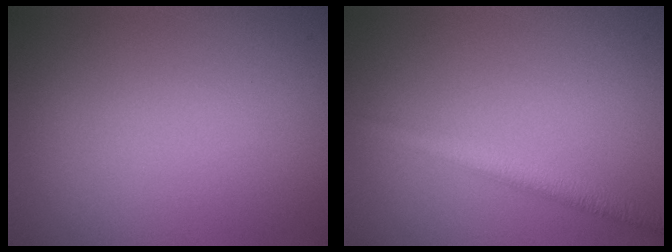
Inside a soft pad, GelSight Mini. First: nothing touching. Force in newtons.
{"total": 2.5, "press": 2.5, "slide": 0.0}